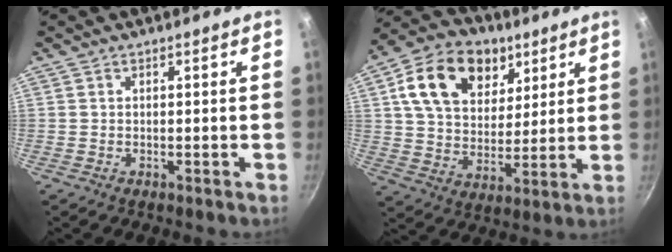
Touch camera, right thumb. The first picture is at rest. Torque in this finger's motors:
{"motor_torque": [0.16, 0.49, 0.50, 0.00, 0.27]}